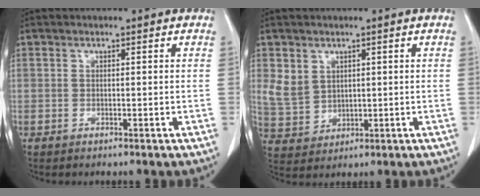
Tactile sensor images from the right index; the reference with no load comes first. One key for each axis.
{"total": 4.9, "fx": 1.9, "fy": 4.0, "fz": 1.9, "tx": -0.043, "ty": 0.008, "tz": 0.055}